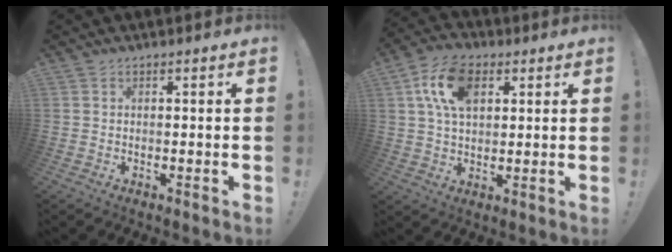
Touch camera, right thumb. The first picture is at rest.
{"total": 13.1, "force": [4.8, 8.0, 9.1], "torque": [-0.163, 0.000, 0.087]}